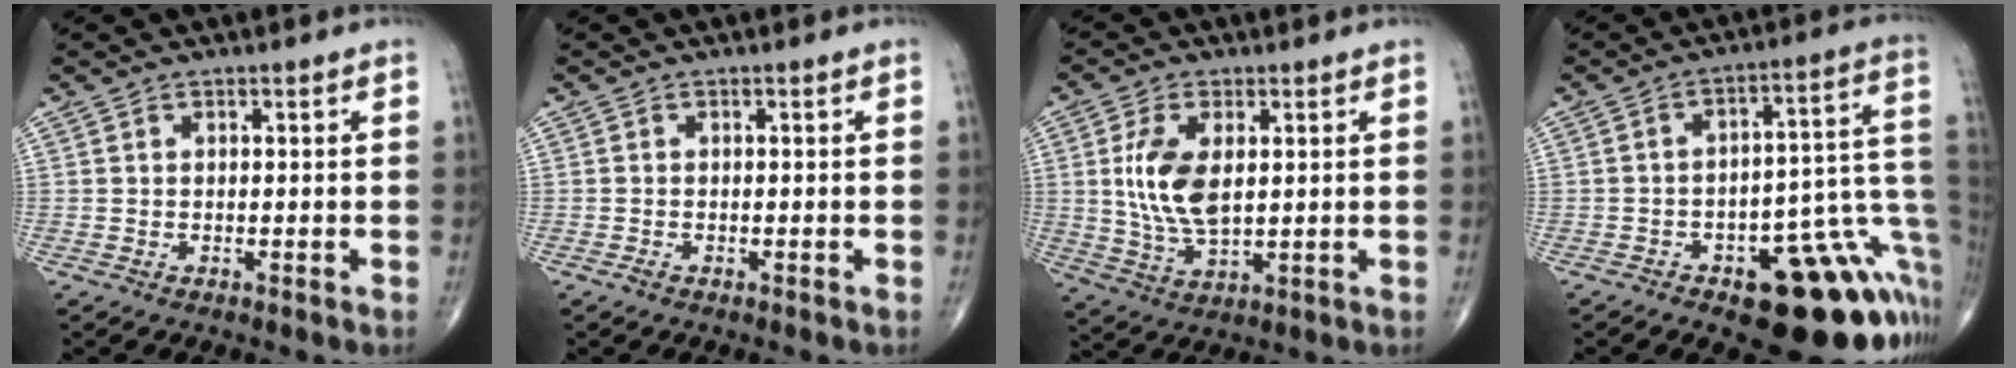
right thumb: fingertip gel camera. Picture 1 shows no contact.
{"total": 0.7, "force": [-0.4, 0.3, 0.4], "torque": [-0.013, -0.001, -0.010]}
{"total": 10.1, "force": [1.6, 5.2, 8.6], "torque": [-0.172, -0.012, 0.036]}
{"total": 21.8, "force": [-8.2, 9.3, 18.0], "torque": [-0.139, 0.066, -0.094]}